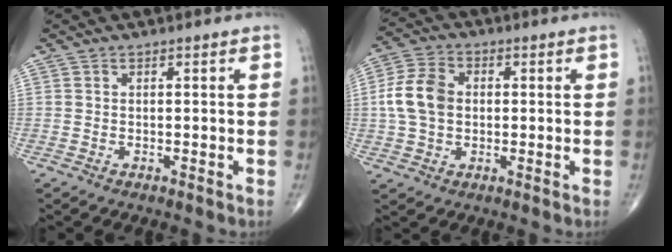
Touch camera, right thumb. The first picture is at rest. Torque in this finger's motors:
{"motor_torque": [0.16, 0.15, 0.29, -0.26, 0.18]}